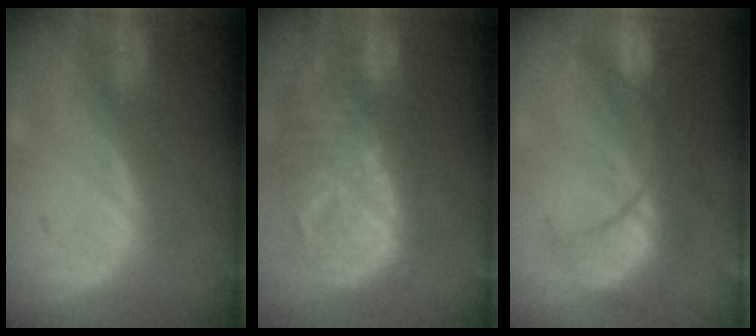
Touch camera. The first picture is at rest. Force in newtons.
{"total": 12.7, "press": 11.0, "slide": 6.4}
{"total": 8.4, "press": 8.3, "slide": 1.3}